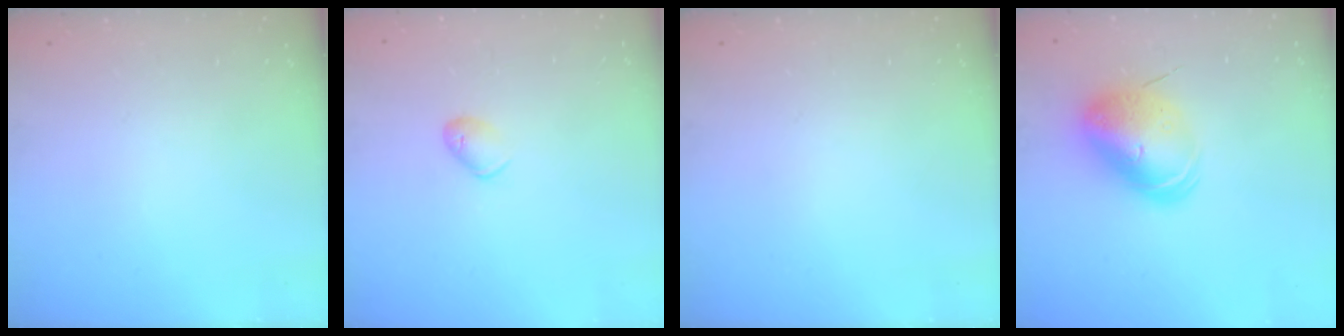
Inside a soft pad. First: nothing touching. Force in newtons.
{"total": 5.4, "press": 5.2, "slide": 1.1}
{"total": 0.0}
{"total": 12.4, "press": 12.2, "slide": 2.4}